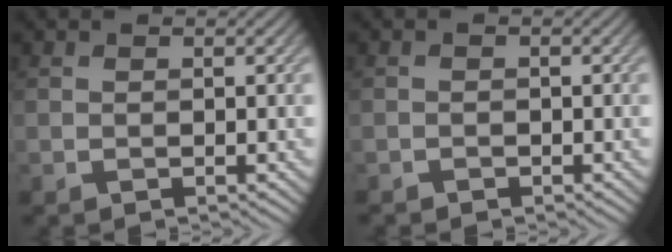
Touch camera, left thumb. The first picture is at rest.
{"total": 0.8, "force": [-0.7, 0.4, 0.0], "torque": [0.000, -0.001, -0.015]}